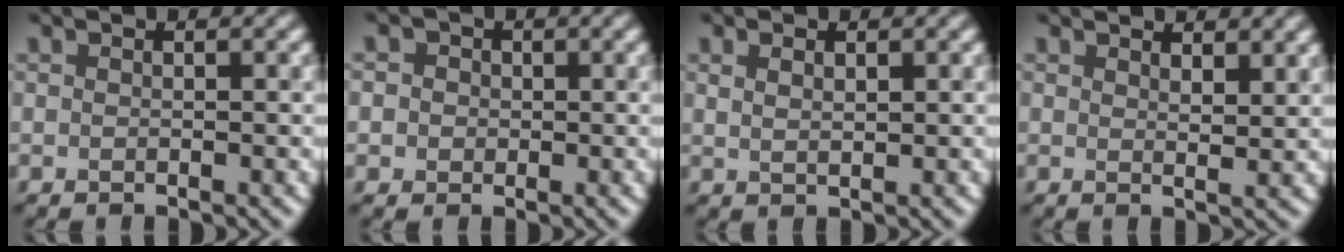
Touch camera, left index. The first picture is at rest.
{"total": 3.5, "force": [1.1, 2.9, 1.5], "torque": [-0.007, 0.020, -0.006]}
{"total": 1.3, "force": [0.7, 0.6, 0.9], "torque": [-0.021, -0.001, 0.018]}
{"total": 2.2, "force": [1.9, 0.5, 1.1], "torque": [-0.015, -0.002, 0.032]}